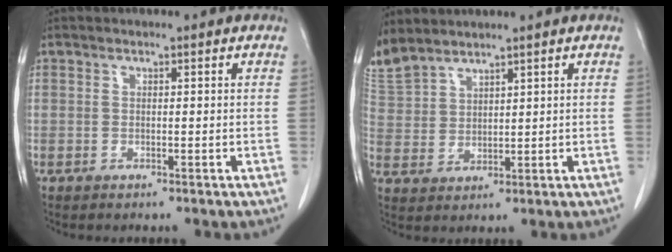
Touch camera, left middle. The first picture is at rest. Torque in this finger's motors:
{"motor_torque": [1.07, -1.07, 0.99, 0.21]}